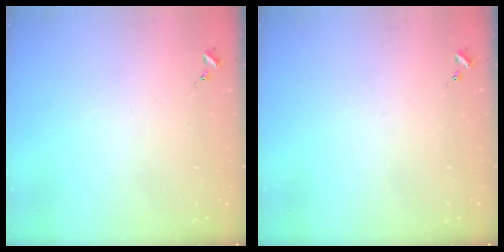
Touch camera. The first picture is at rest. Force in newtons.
{"total": 0.0}